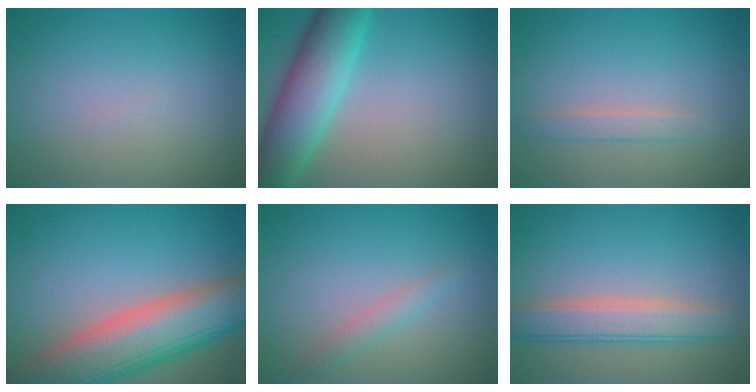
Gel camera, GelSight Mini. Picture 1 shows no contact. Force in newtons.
{"total": 7.7, "press": 7.7, "slide": 0.2}
{"total": 1.4, "press": 1.4, "slide": 0.1}
{"total": 10.9, "press": 10.8, "slide": 0.8}
{"total": 1.0, "press": 1.0, "slide": 0.1}
{"total": 4.2, "press": 4.2, "slide": 0.3}